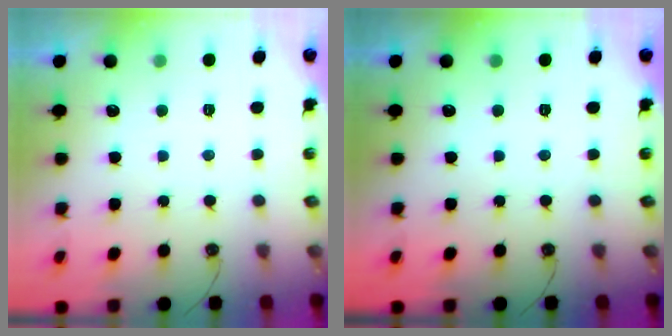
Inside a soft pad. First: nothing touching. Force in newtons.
{"total": 0.0}